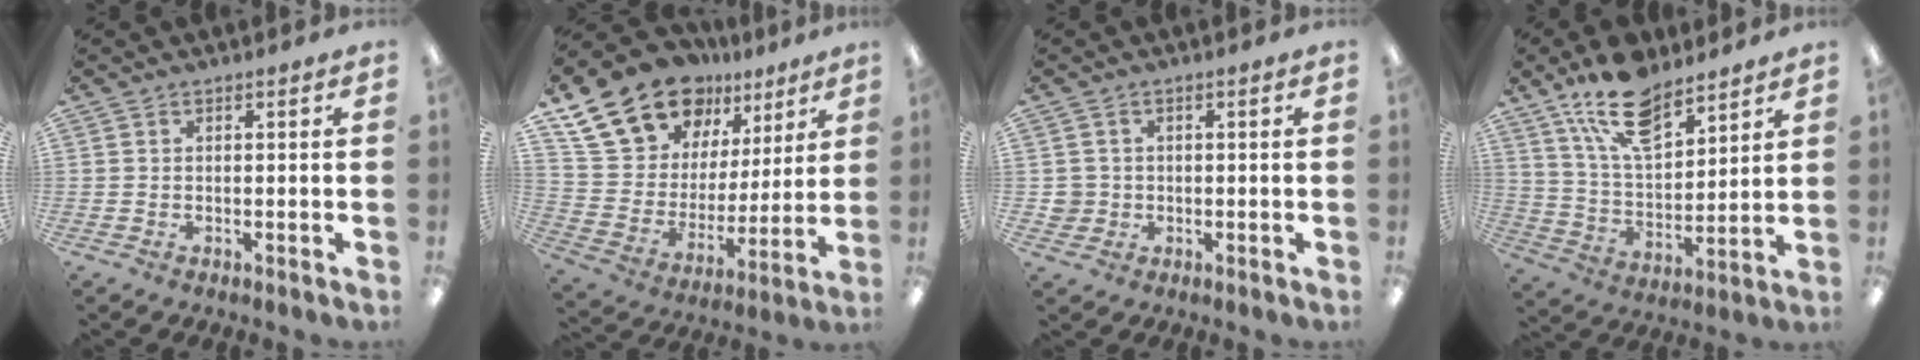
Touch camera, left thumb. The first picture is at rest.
{"total": 21.6, "force": [14.9, 13.0, 8.8], "torque": [-0.164, -0.083, 0.283]}
{"total": 3.2, "force": [-0.1, 3.2, 0.3], "torque": [-0.011, 0.007, -0.002]}
{"total": 15.8, "force": [11.3, 7.1, 8.4], "torque": [-0.154, -0.052, 0.204]}